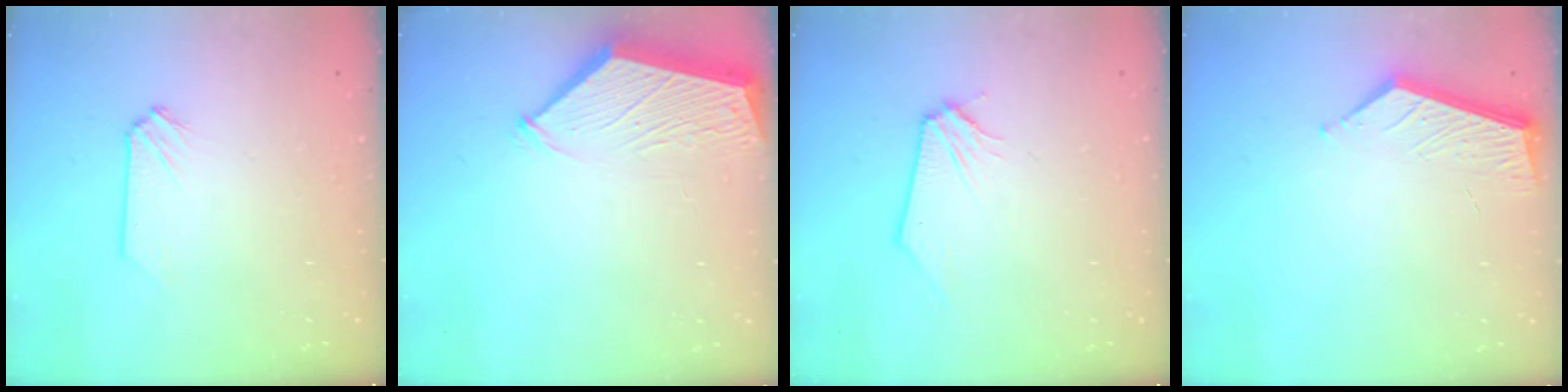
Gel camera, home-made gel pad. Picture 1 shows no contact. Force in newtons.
{"total": 3.1, "press": 3.1, "slide": 0.4}
{"total": 0.0}
{"total": 7.1, "press": 7.0, "slide": 0.6}